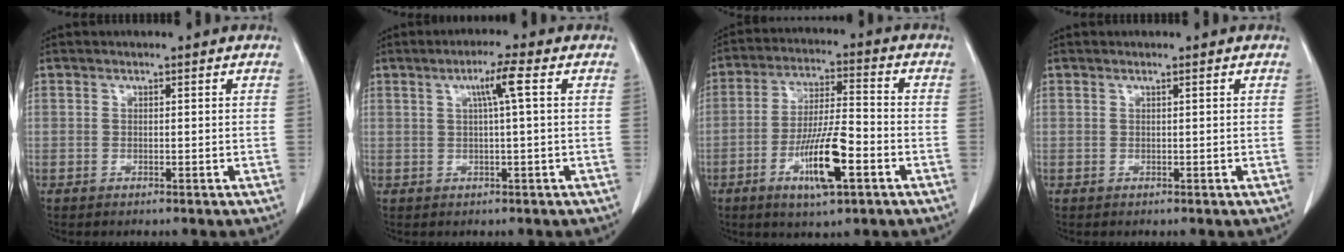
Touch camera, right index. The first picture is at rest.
{"total": 3.9, "force": [1.0, -0.6, 3.7], "torque": [-0.068, 0.006, 0.019]}
{"total": 11.2, "force": [-4.6, 1.8, 10.1], "torque": [-0.187, -0.009, -0.081]}
{"total": 0.0}